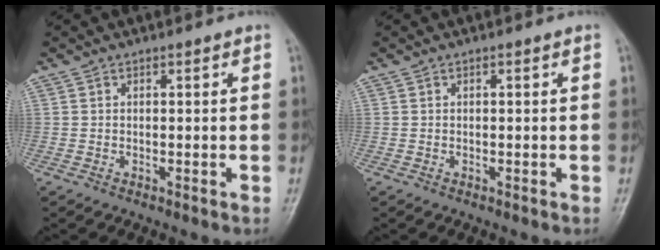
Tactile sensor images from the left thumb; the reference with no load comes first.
{"total": 0.0}